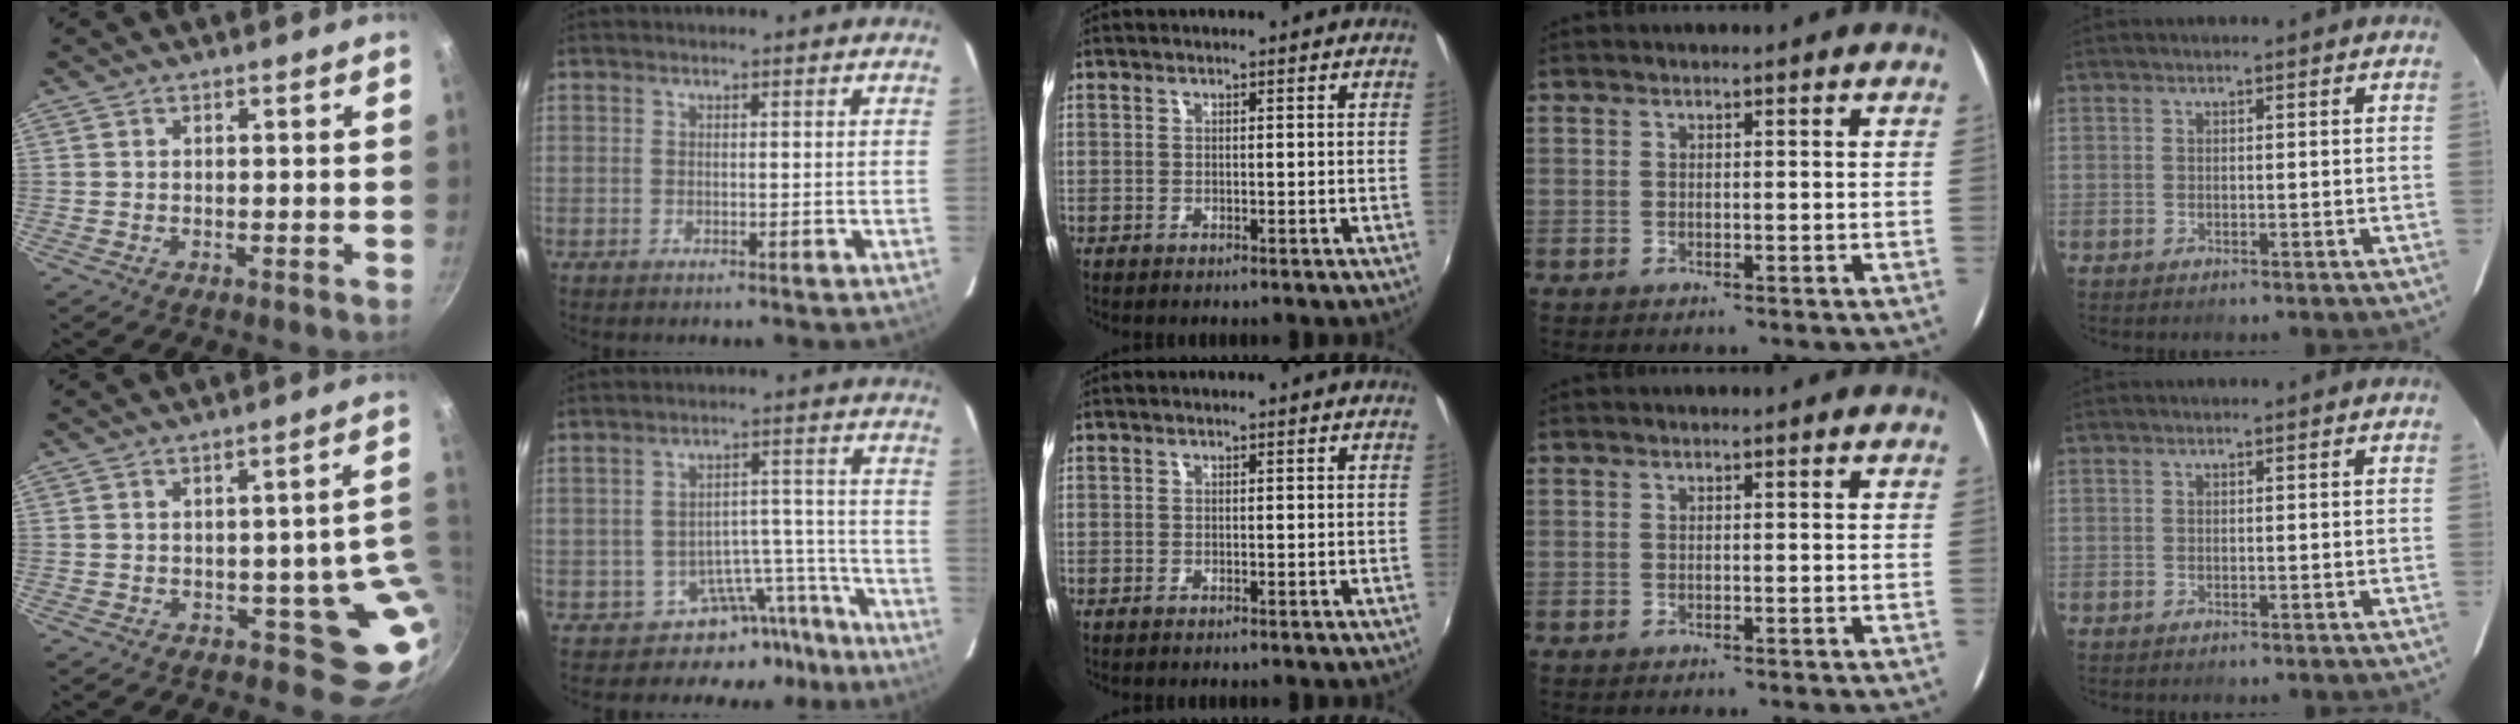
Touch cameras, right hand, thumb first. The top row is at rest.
{"thumb": {"total": 7.9, "force": [-0.5, 5.0, 6.1], "torque": [-0.019, 0.009, 0.000]}, "index": {"total": 9.6, "force": [-8.4, 4.5, 0.3], "torque": [0.018, 0.061, -0.109]}}